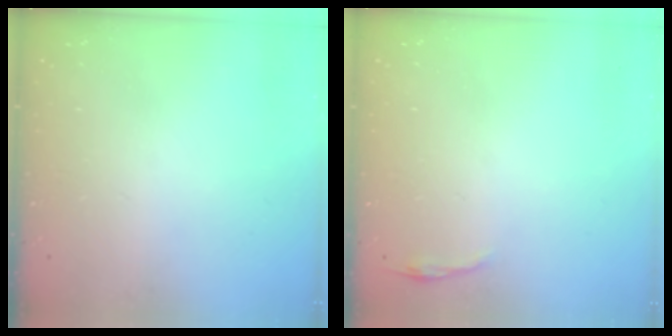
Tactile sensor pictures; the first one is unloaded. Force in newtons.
{"total": 2.8, "press": 2.8, "slide": 0.6}